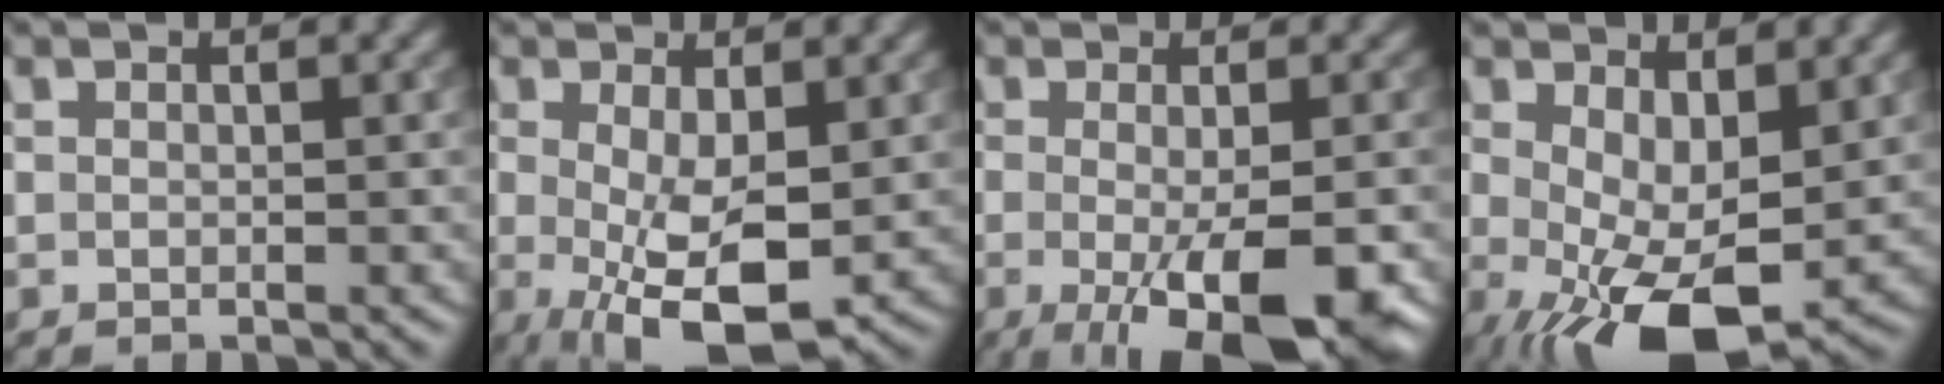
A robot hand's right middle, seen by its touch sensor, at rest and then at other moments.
{"total": 6.8, "force": [-0.7, 2.5, 6.3], "torque": [-0.116, -0.013, -0.008]}
{"total": 8.8, "force": [-3.0, 2.6, 7.9], "torque": [-0.125, -0.017, -0.034]}
{"total": 9.1, "force": [-1.9, 4.2, 7.9], "torque": [-0.141, -0.019, -0.021]}